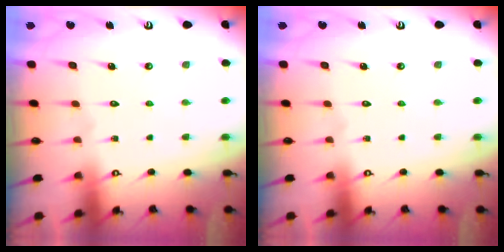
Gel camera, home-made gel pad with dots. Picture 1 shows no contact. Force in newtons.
{"total": 0.0}